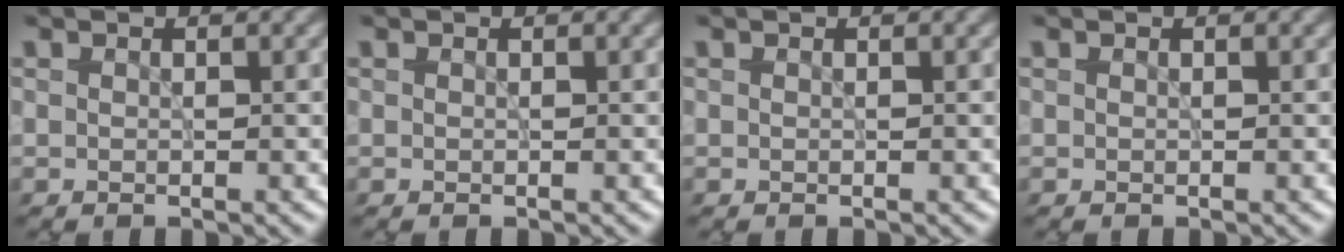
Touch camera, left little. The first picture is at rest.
{"total": 0.0}
{"total": 0.0}
{"total": 0.0}